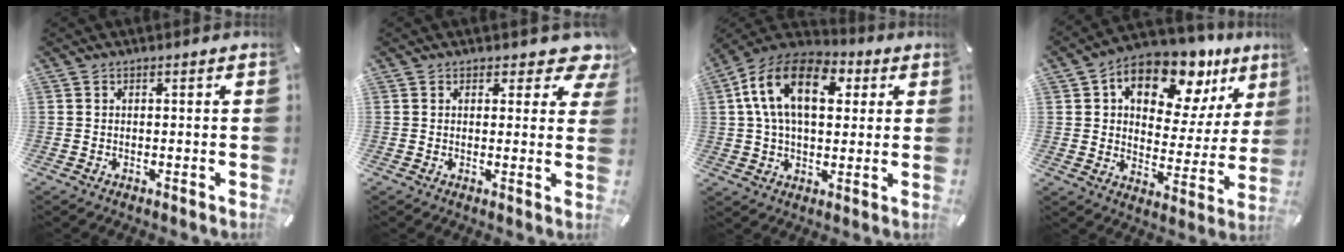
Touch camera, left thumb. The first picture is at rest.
{"total": 5.2, "force": [3.4, 2.9, 2.8], "torque": [-0.023, -0.020, 0.053]}
{"total": 17.1, "force": [4.5, 10.9, 12.3], "torque": [-0.245, 0.008, 0.077]}
{"total": 15.3, "force": [9.4, 9.0, 8.0], "torque": [-0.118, -0.064, 0.164]}